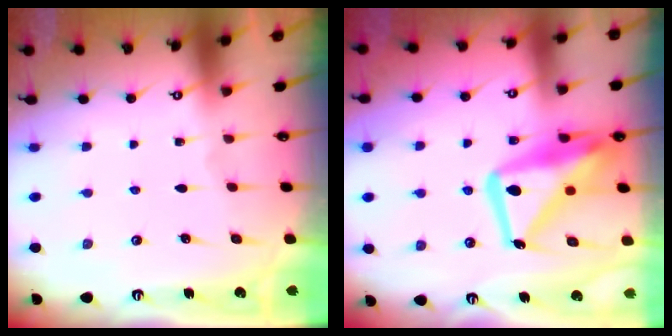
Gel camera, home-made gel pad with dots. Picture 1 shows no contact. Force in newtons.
{"total": 18.3, "press": 18.2, "slide": 1.8}